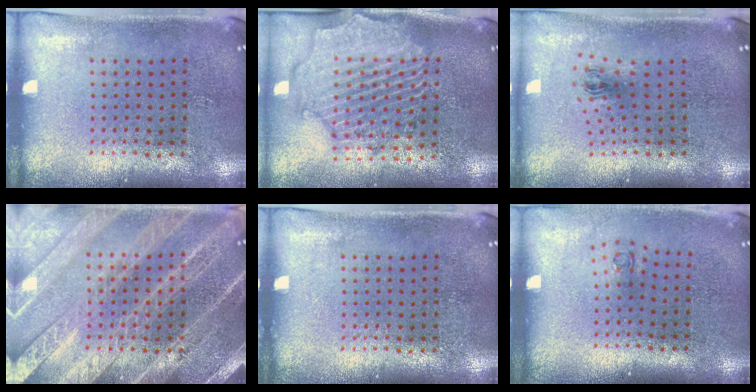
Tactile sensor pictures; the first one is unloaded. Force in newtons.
{"total": 2.5, "press": 2.2, "slide": 1.1}
{"total": 1.0, "press": 0.4, "slide": 0.9}
{"total": 4.0, "press": 3.9, "slide": 0.6}
{"total": 0.0}
{"total": 0.7, "press": 0.3, "slide": 0.7}